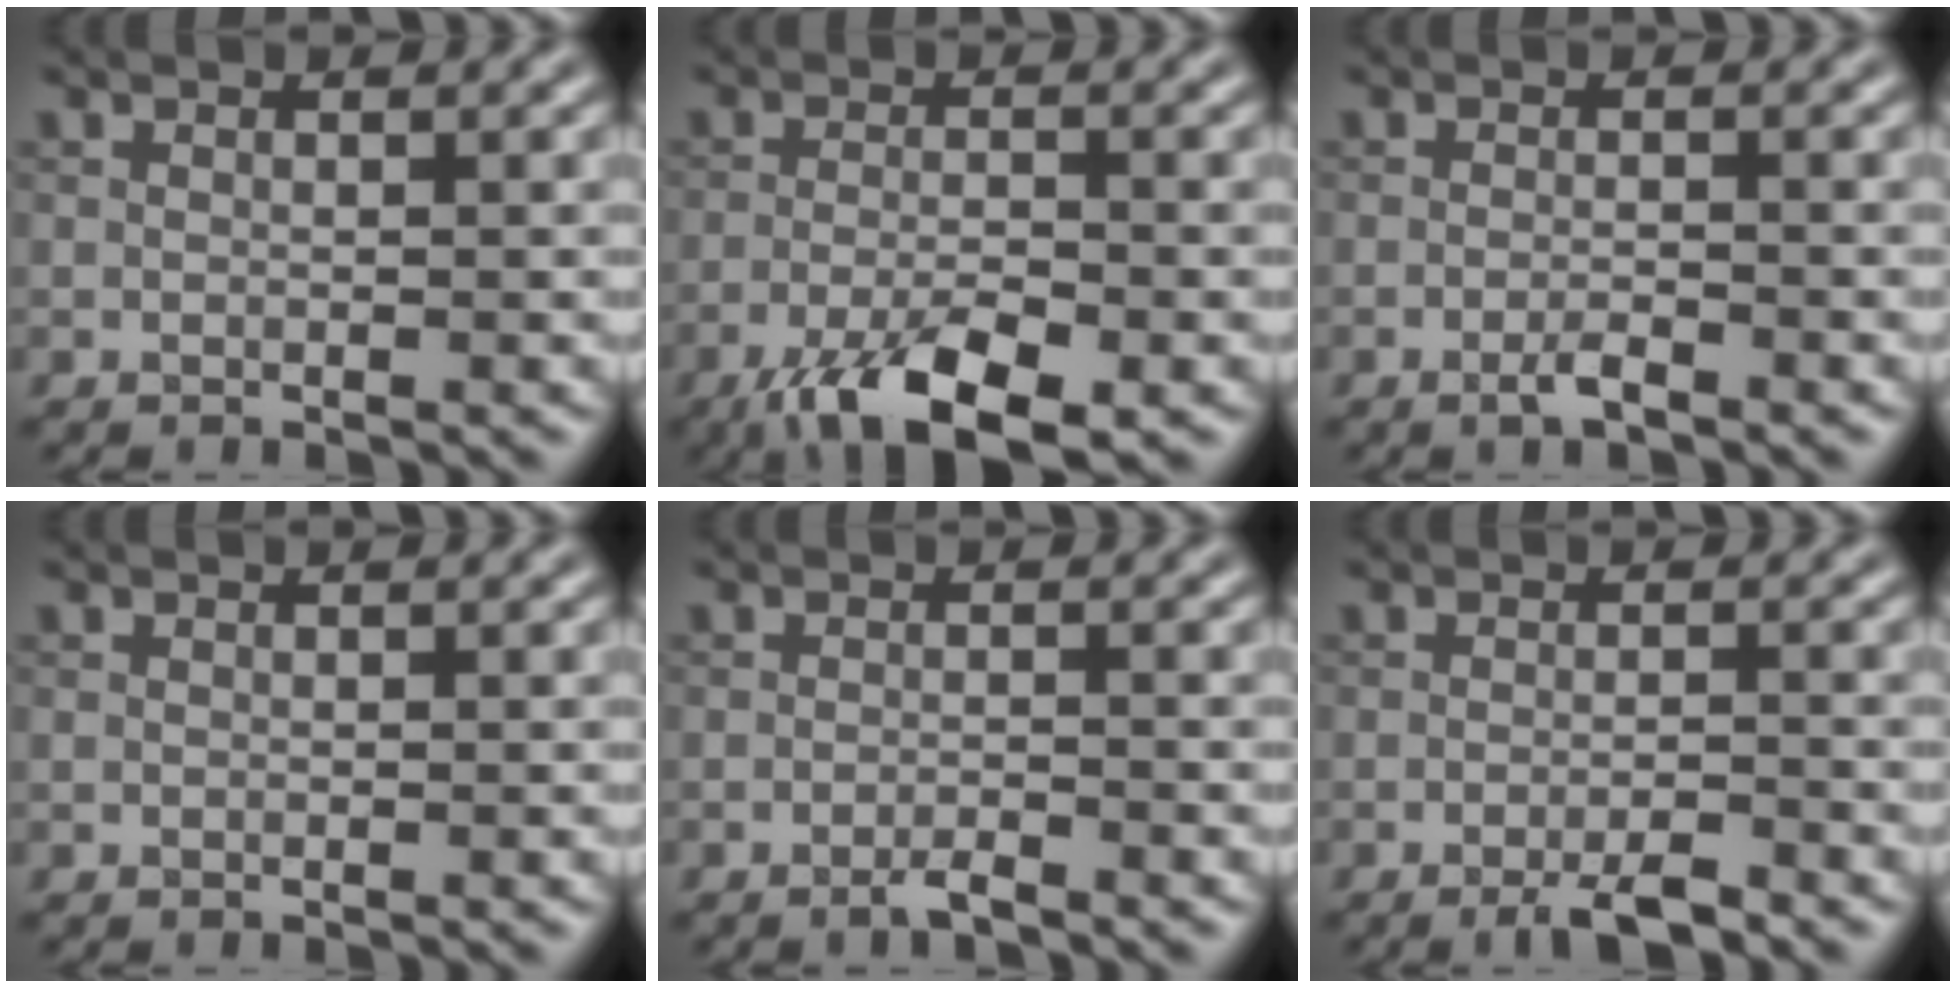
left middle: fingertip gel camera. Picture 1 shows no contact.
{"total": 6.7, "force": [-4.2, 1.8, 4.9], "torque": [-0.089, -0.008, -0.076]}
{"total": 1.5, "force": [-1.0, 0.2, 1.0], "torque": [-0.020, 0.001, -0.021]}
{"total": 0.0}
{"total": 1.3, "force": [-1.0, 0.1, 0.8], "torque": [-0.013, 0.001, -0.023]}
{"total": 2.8, "force": [-2.1, 0.3, 1.9], "torque": [-0.031, -0.002, -0.041]}